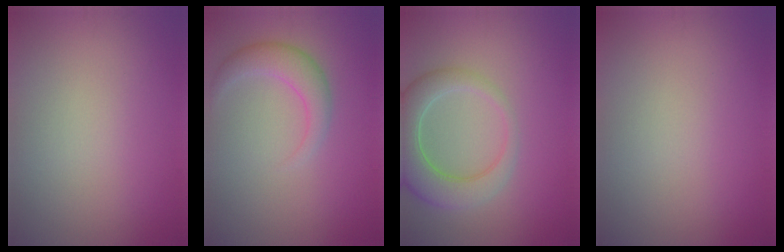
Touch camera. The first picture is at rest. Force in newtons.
{"total": 2.8, "press": 2.8, "slide": 0.2}
{"total": 5.6, "press": 5.6, "slide": 0.8}
{"total": 0.0}